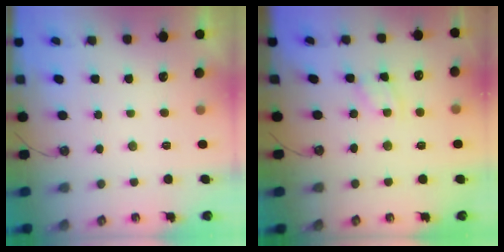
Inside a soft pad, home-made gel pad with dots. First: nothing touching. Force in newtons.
{"total": 1.8, "press": 1.8, "slide": 0.3}